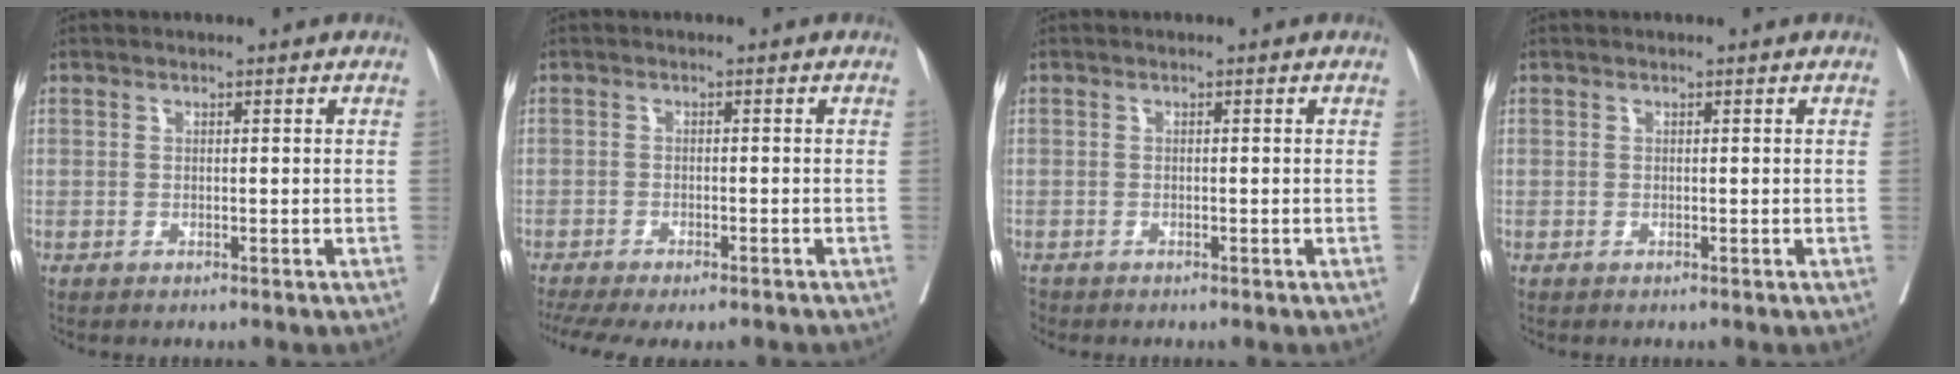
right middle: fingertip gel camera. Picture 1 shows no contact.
{"total": 11.8, "force": [-9.7, 3.3, 5.9], "torque": [-0.125, -0.011, -0.132]}
{"total": 1.0, "force": [-0.9, 0.5, 0.1], "torque": [-0.009, -0.002, -0.018]}
{"total": 0.0}